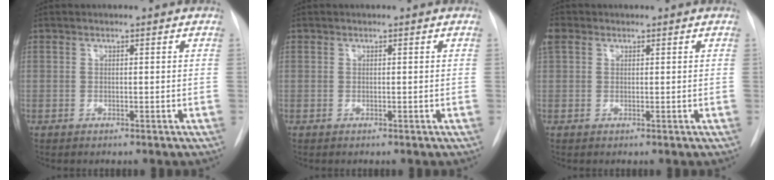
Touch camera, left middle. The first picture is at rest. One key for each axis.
{"total": 0.0}
{"total": 1.6, "fx": 0.9, "fy": 1.2, "fz": 0.5, "tx": -0.021, "ty": 0.020, "tz": 0.022}